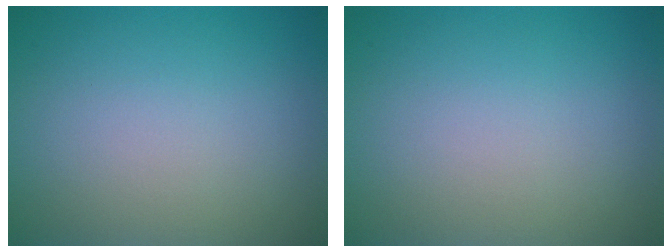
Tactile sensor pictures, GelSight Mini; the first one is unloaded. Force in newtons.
{"total": 0.0}